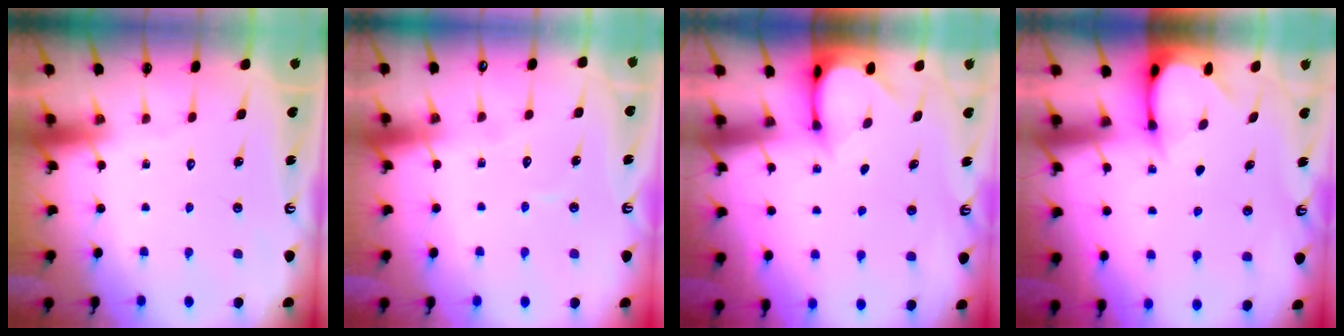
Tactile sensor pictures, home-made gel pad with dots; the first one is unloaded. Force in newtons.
{"total": 4.3, "press": 4.2, "slide": 0.4}
{"total": 3.3, "press": 3.3, "slide": 0.3}
{"total": 3.5, "press": 3.4, "slide": 0.3}